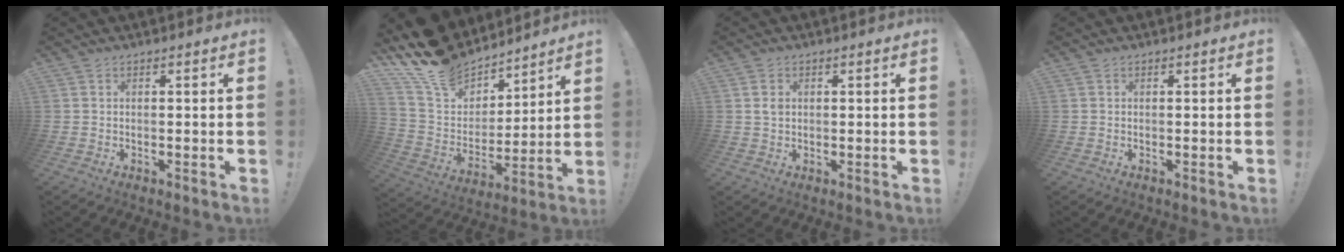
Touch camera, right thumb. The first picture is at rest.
{"total": 16.8, "force": [12.9, 9.3, 5.4], "torque": [-0.114, -0.093, 0.244]}
{"total": 2.3, "force": [0.6, 1.9, 1.3], "torque": [-0.015, 0.000, 0.008]}
{"total": 0.0}